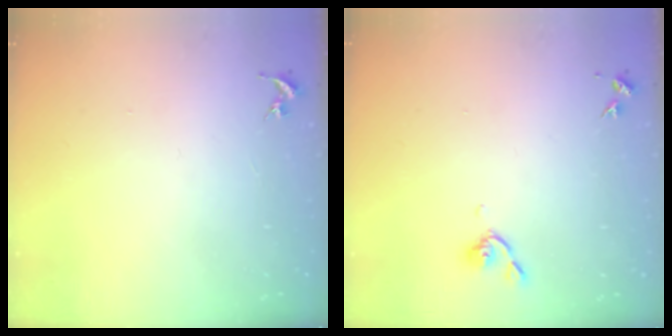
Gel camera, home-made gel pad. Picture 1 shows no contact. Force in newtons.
{"total": 5.1, "press": 5.0, "slide": 0.8}